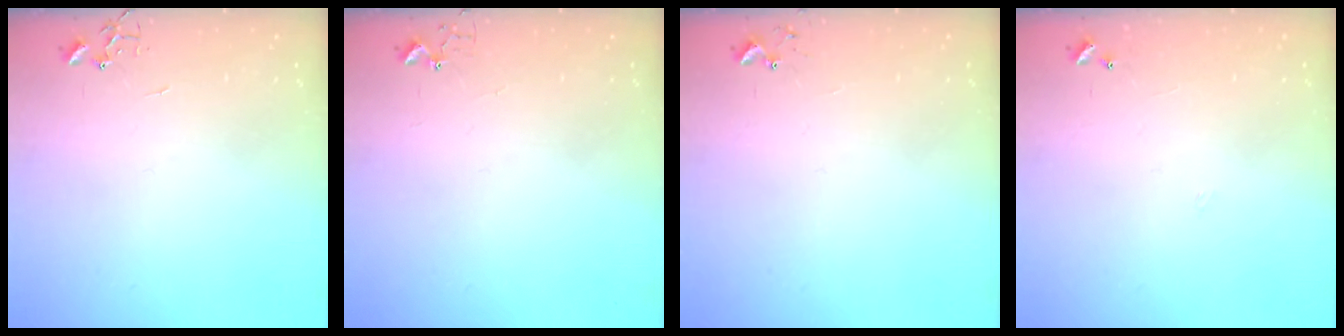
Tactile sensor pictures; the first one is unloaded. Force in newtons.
{"total": 2.7, "press": 2.7, "slide": 0.2}
{"total": 5.5, "press": 5.4, "slide": 0.4}
{"total": 3.8, "press": 3.8, "slide": 0.5}